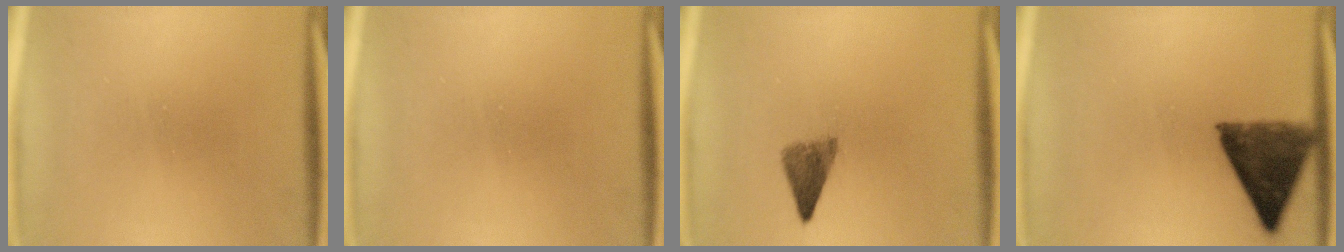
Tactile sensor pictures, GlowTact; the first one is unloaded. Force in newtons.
{"total": 0.0}
{"total": 3.5}
{"total": 7.8}